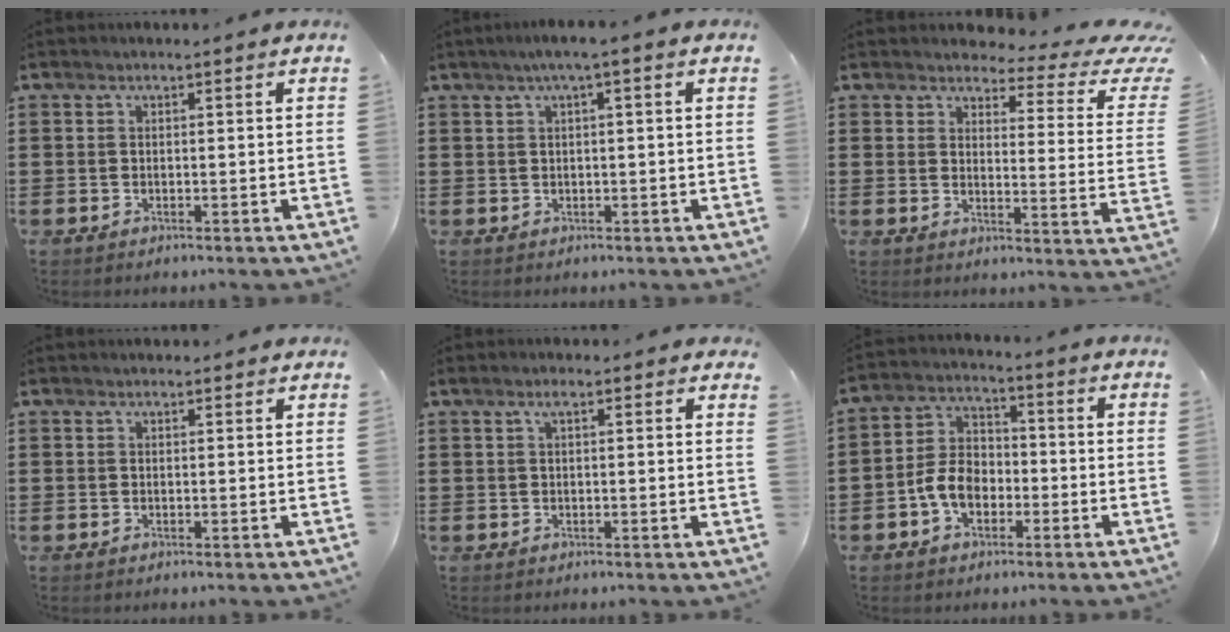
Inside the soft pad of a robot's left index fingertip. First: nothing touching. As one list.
[{"total": 1.9, "force": [0.2, 0.0, 1.9], "torque": [-0.033, -0.001, 0.002]}, {"total": 4.3, "force": [3.4, 1.2, 2.4], "torque": [-0.049, -0.025, 0.052]}, {"total": 0.6, "force": [0.5, 0.3, 0.2], "torque": [-0.006, 0.001, 0.011]}, {"total": 2.0, "force": [1.1, 0.5, 1.6], "torque": [-0.035, 0.003, 0.020]}, {"total": 6.3, "force": [-2.3, 4.2, 4.1], "torque": [-0.102, 0.007, -0.051]}]